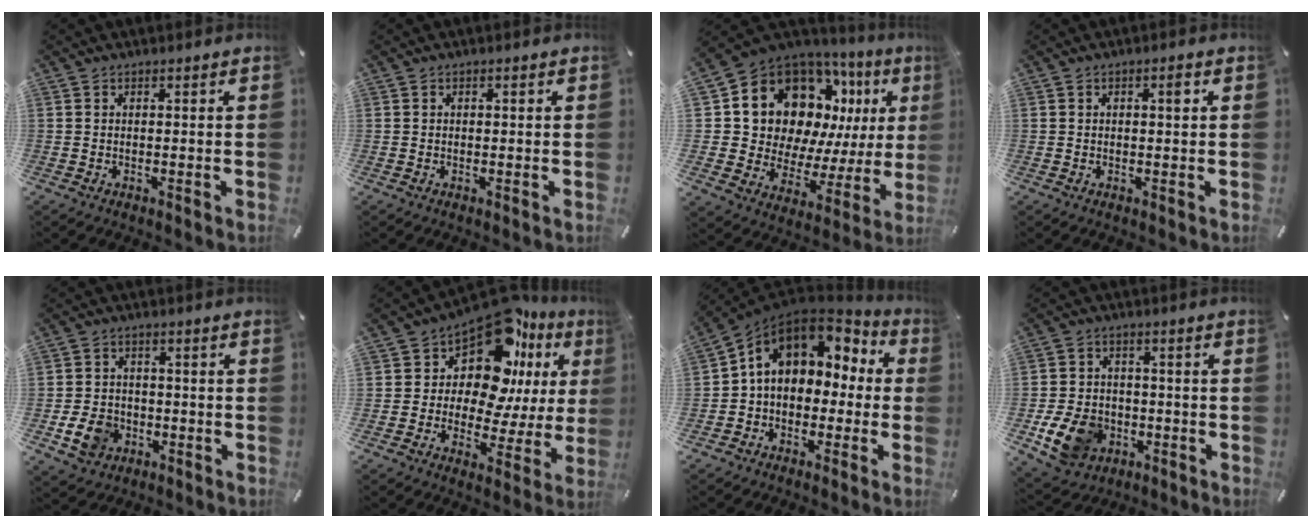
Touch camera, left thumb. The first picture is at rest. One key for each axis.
{"total": 0.5, "fx": 0.1, "fy": 0.4, "fz": 0.3, "tx": -0.006, "ty": 0.003, "tz": 0.000}
{"total": 15.9, "fx": 9.0, "fy": 11.4, "fz": 6.5, "tx": -0.108, "ty": -0.088, "tz": 0.175}
{"total": 2.3, "fx": 0.5, "fy": 1.0, "fz": 2.0, "tx": -0.024, "ty": 0.002, "tz": 0.002}
{"total": 7.3, "fx": -2.3, "fy": 6.0, "fz": 3.4, "tx": -0.074, "ty": 0.007, "tz": -0.042}
{"total": 15.2, "fx": 9.5, "fy": 8.2, "fz": 8.6, "tx": -0.147, "ty": -0.100, "tz": 0.162}
{"total": 10.4, "fx": 3.7, "fy": 8.3, "fz": 5.1, "tx": -0.095, "ty": -0.012, "tz": 0.071}
{"total": 11.2, "fx": -3.6, "fy": 8.8, "fz": 6.0, "tx": -0.125, "ty": 0.017, "tz": -0.064}